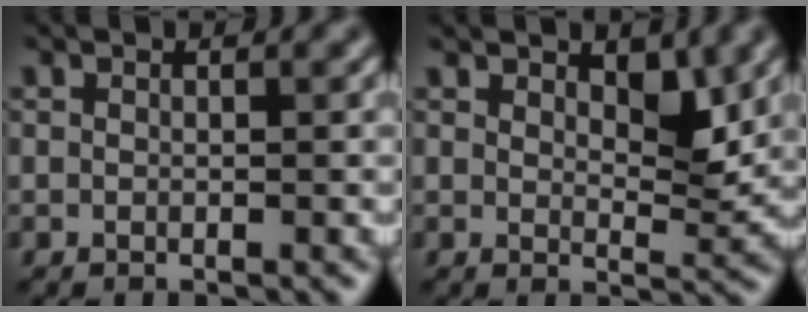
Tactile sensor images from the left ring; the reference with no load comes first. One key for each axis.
{"total": 3.2, "fx": 2.0, "fy": 1.3, "fz": 2.2, "tx": -0.036, "ty": -0.008, "tz": 0.030}